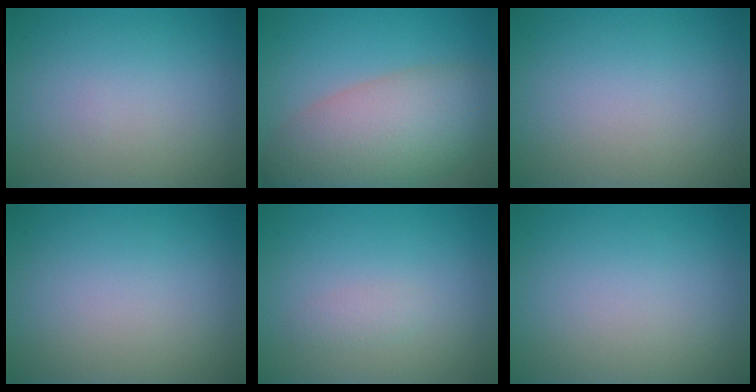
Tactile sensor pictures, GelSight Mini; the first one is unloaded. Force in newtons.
{"total": 9.4, "press": 9.3, "slide": 0.8}
{"total": 0.0}
{"total": 0.0}
{"total": 1.0, "press": 1.0, "slide": 0.0}
{"total": 0.0}